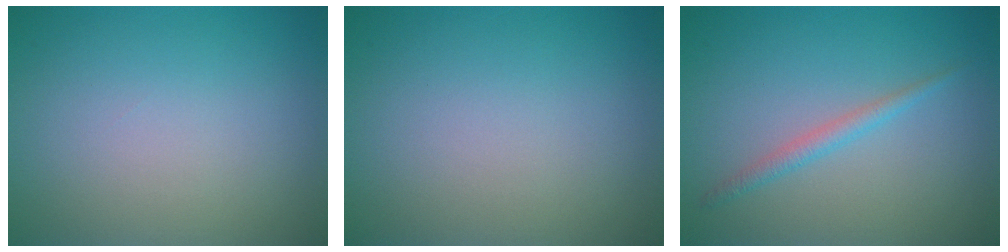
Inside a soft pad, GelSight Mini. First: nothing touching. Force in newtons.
{"total": 0.0}
{"total": 1.5, "press": 1.4, "slide": 0.1}